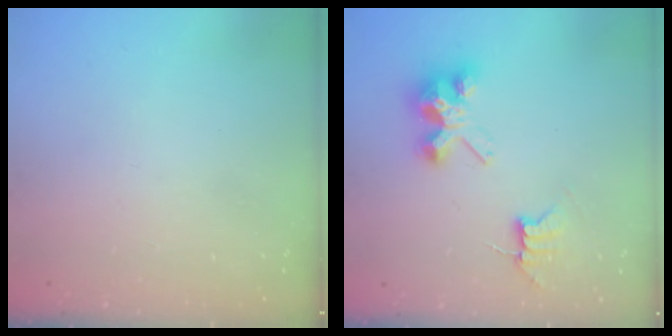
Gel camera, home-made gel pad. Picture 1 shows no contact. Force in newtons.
{"total": 7.3, "press": 7.3, "slide": 0.6}